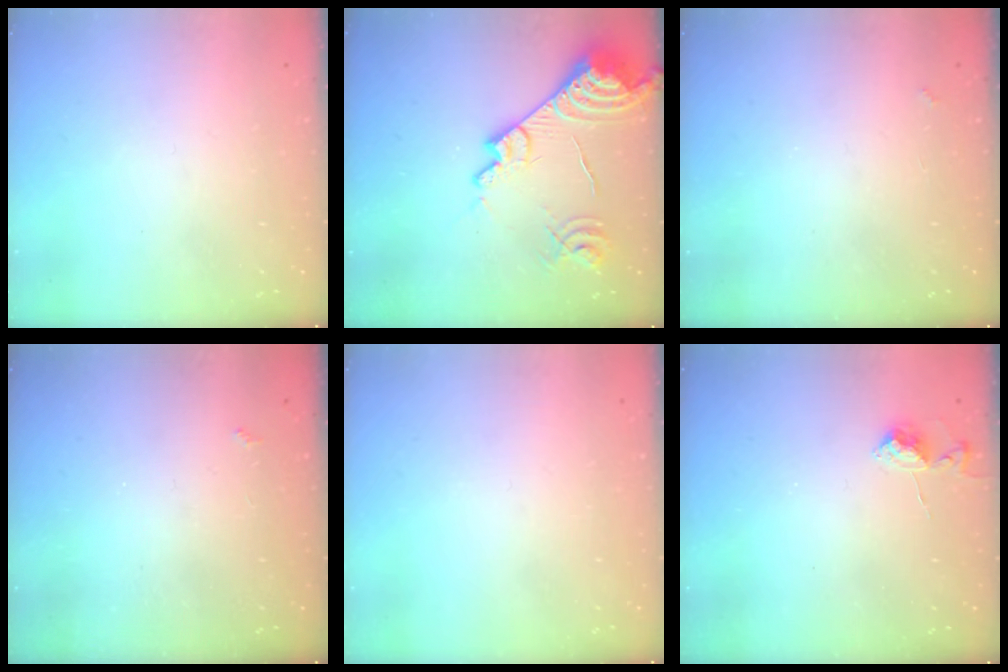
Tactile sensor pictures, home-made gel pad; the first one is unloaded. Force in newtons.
{"total": 18.0, "press": 17.9, "slide": 1.8}
{"total": 1.4, "press": 1.3, "slide": 0.4}
{"total": 2.1, "press": 2.1, "slide": 0.4}
{"total": 0.0}
{"total": 5.0, "press": 4.9, "slide": 0.7}